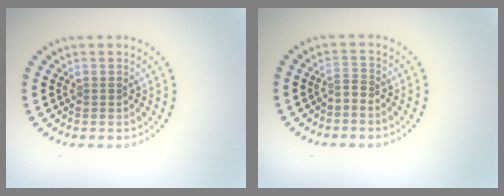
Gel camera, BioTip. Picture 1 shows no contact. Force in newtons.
{"total": 1.0, "press": 0.5, "slide": 0.9}